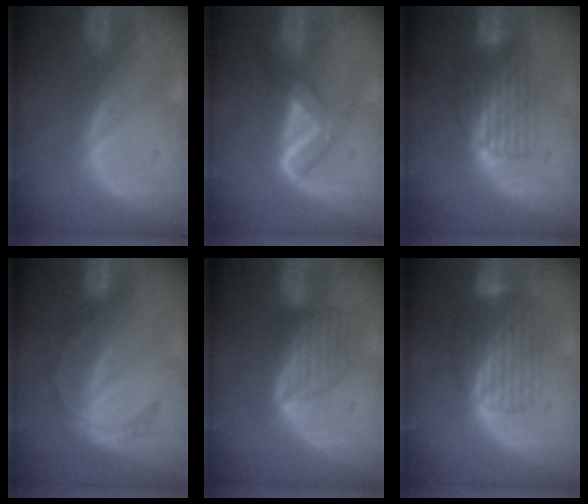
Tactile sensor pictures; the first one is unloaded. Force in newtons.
{"total": 5.1, "press": 4.9, "slide": 1.5}
{"total": 6.6, "press": 5.7, "slide": 3.3}
{"total": 5.5, "press": 4.8, "slide": 2.8}
{"total": 5.9, "press": 5.7, "slide": 1.5}
{"total": 8.0, "press": 7.1, "slide": 3.7}